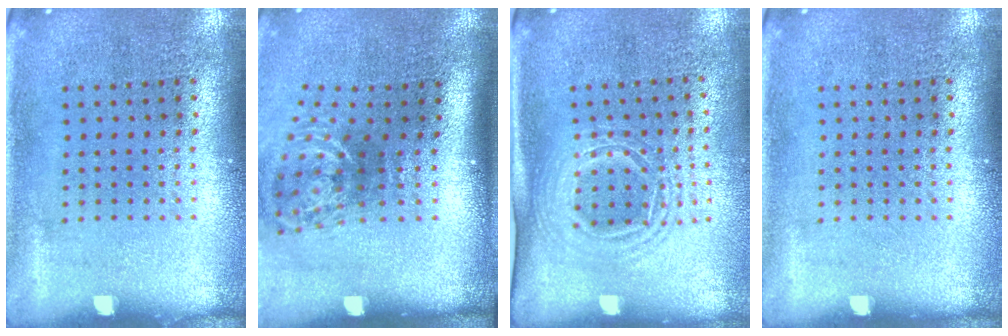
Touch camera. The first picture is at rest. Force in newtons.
{"total": 2.1, "press": 1.3, "slide": 1.7}
{"total": 1.6, "press": 1.3, "slide": 1.0}
{"total": 0.0}